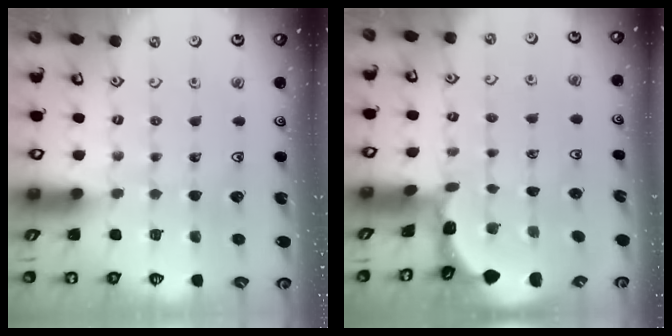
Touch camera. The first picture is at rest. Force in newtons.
{"total": 1.0, "press": 1.0, "slide": 0.2}